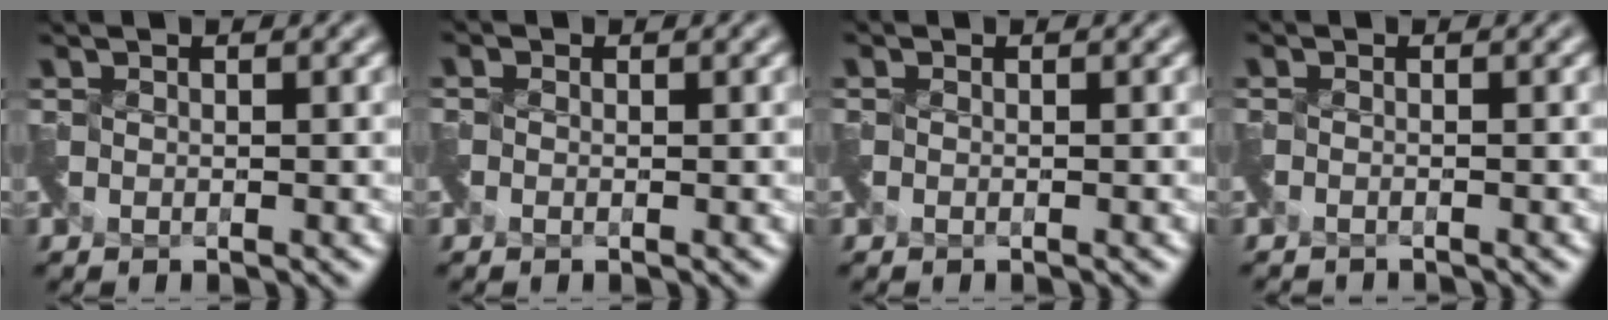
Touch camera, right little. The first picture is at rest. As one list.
[{"total": 1.1, "force": [-0.6, -0.1, -0.9], "torque": [0.015, -0.004, -0.009]}, {"total": 0.7, "force": [-0.6, -0.1, -0.4], "torque": [0.006, -0.007, -0.012]}, {"total": 1.7, "force": [-1.6, -0.2, -0.6], "torque": [0.010, -0.018, -0.032]}]